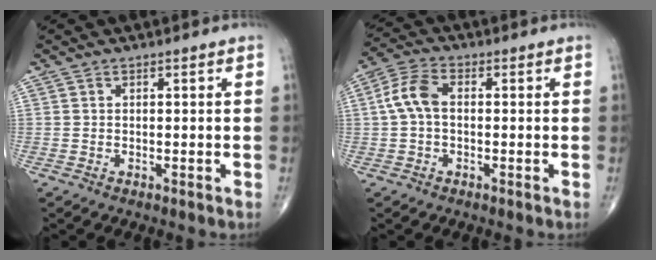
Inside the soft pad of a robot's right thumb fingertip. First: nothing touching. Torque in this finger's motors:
{"motor_torque": [0.04, 0.05, -0.01, -0.11, 0.06]}